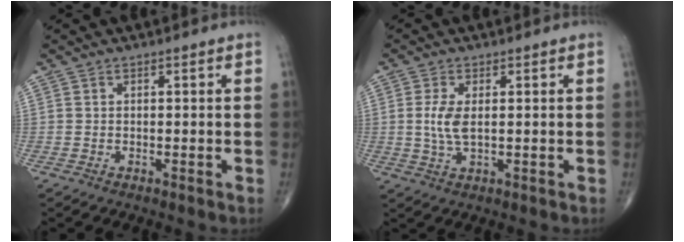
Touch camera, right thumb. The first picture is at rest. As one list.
[{"total": 4.5, "force": [0.4, 2.0, 4.1], "torque": [-0.095, -0.006, 0.010]}]